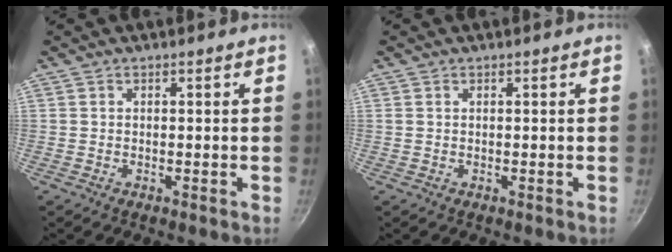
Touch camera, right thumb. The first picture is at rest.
{"total": 0.0}